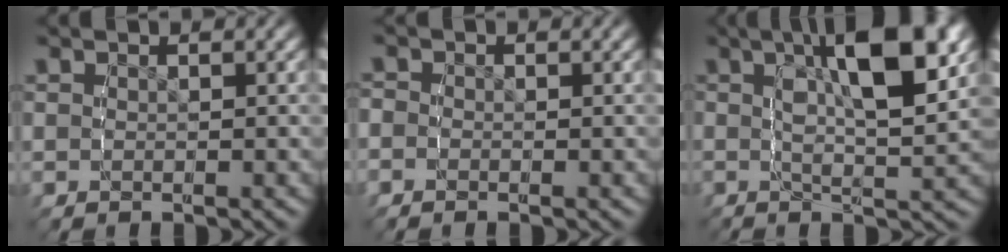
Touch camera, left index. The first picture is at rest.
{"total": 2.1, "force": [-0.5, 1.9, 0.5], "torque": [-0.020, 0.002, -0.022]}
{"total": 8.9, "force": [2.3, 2.6, 8.2], "torque": [-0.130, 0.014, 0.029]}